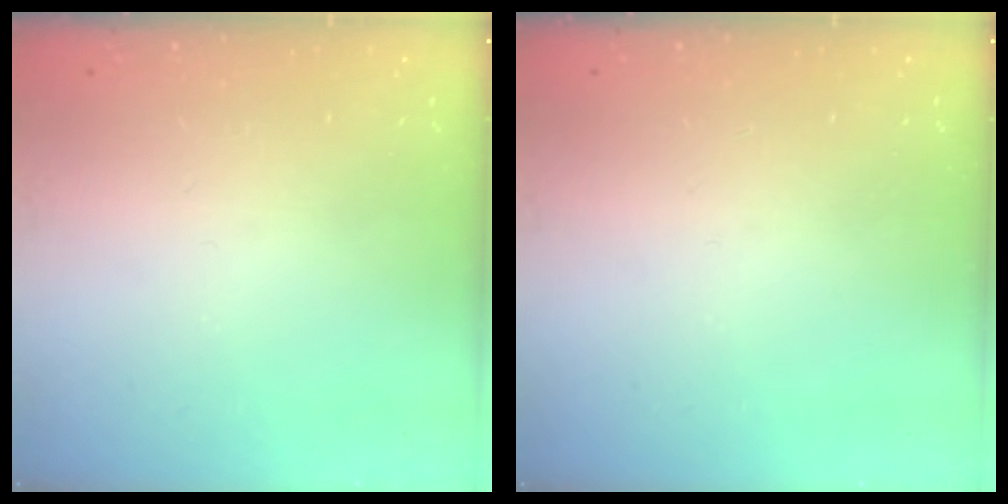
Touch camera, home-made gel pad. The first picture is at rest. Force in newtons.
{"total": 0.0}